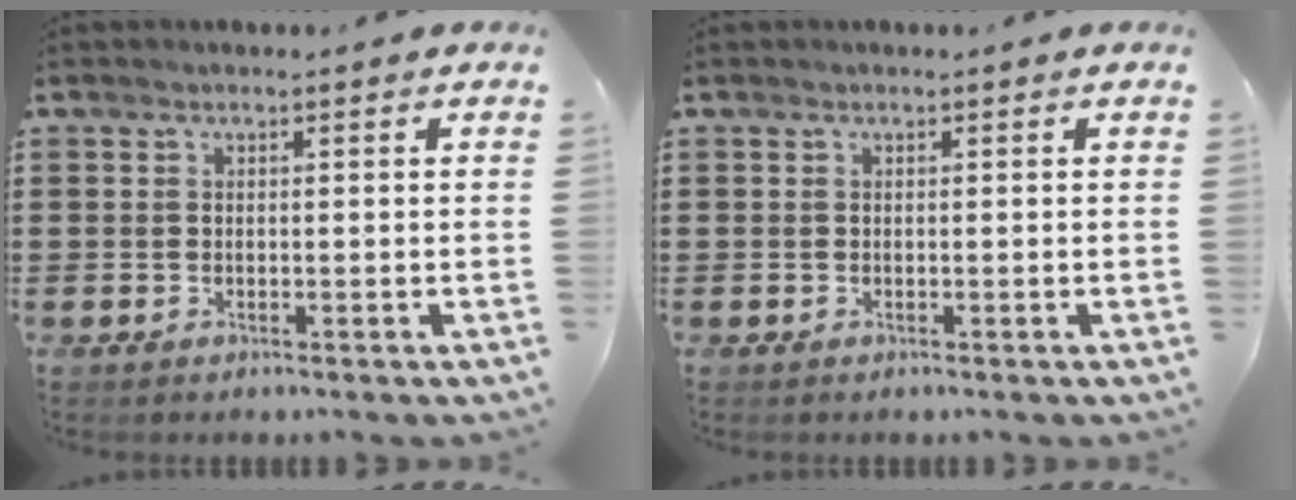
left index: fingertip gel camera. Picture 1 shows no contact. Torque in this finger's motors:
{"motor_torque": [0.01, 0.00, 0.00, 0.00]}